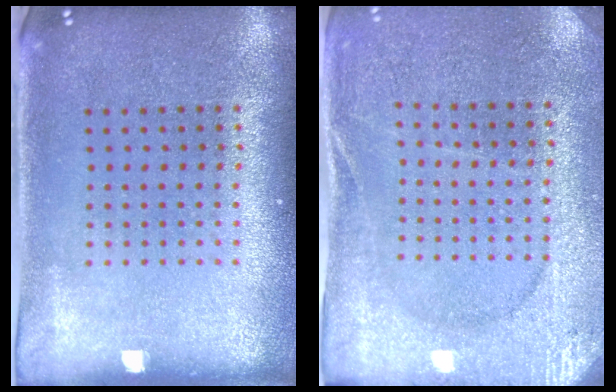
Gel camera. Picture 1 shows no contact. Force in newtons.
{"total": 2.7, "press": 2.7, "slide": 0.2}